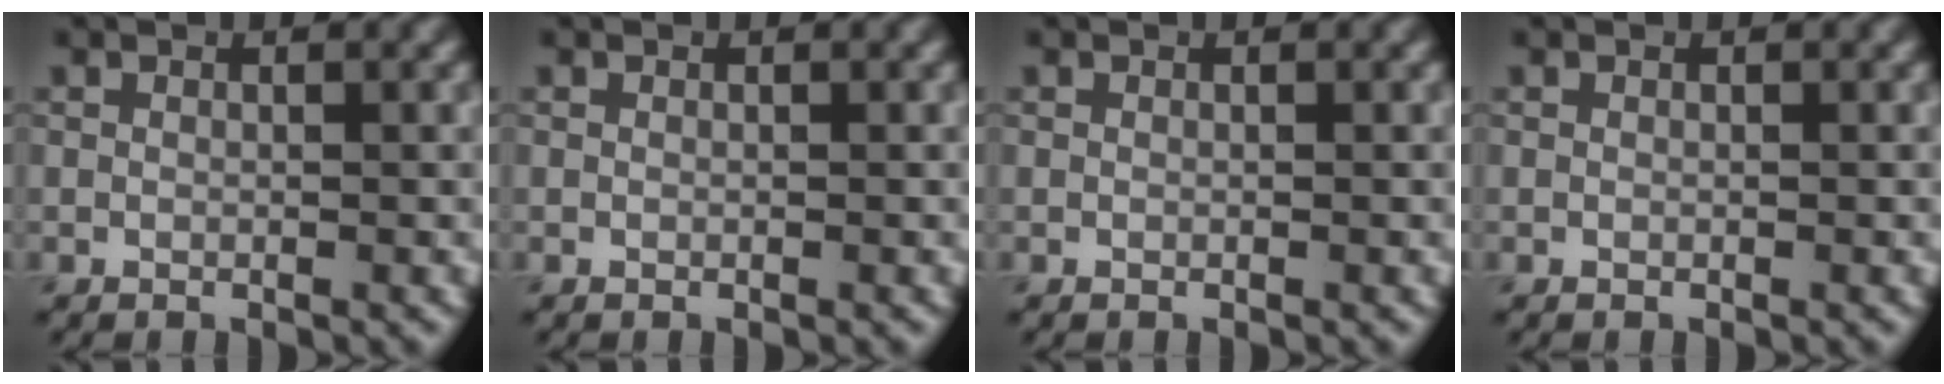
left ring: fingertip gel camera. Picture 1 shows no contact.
{"total": 0.0}
{"total": 0.0}
{"total": 0.0}